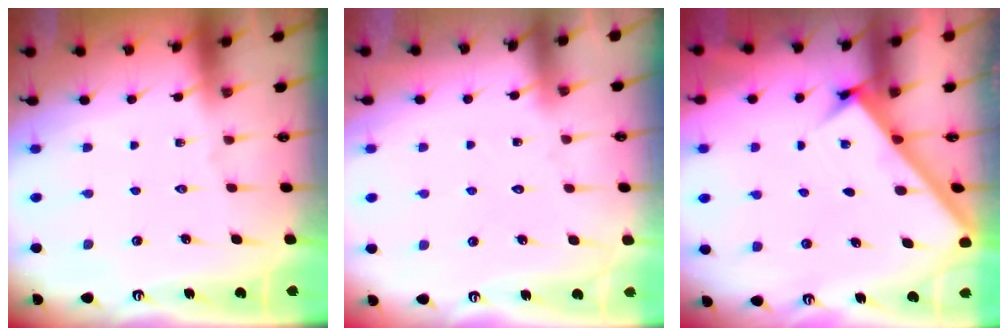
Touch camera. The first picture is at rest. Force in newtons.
{"total": 2.9, "press": 2.9, "slide": 0.2}
{"total": 2.9, "press": 2.9, "slide": 0.1}